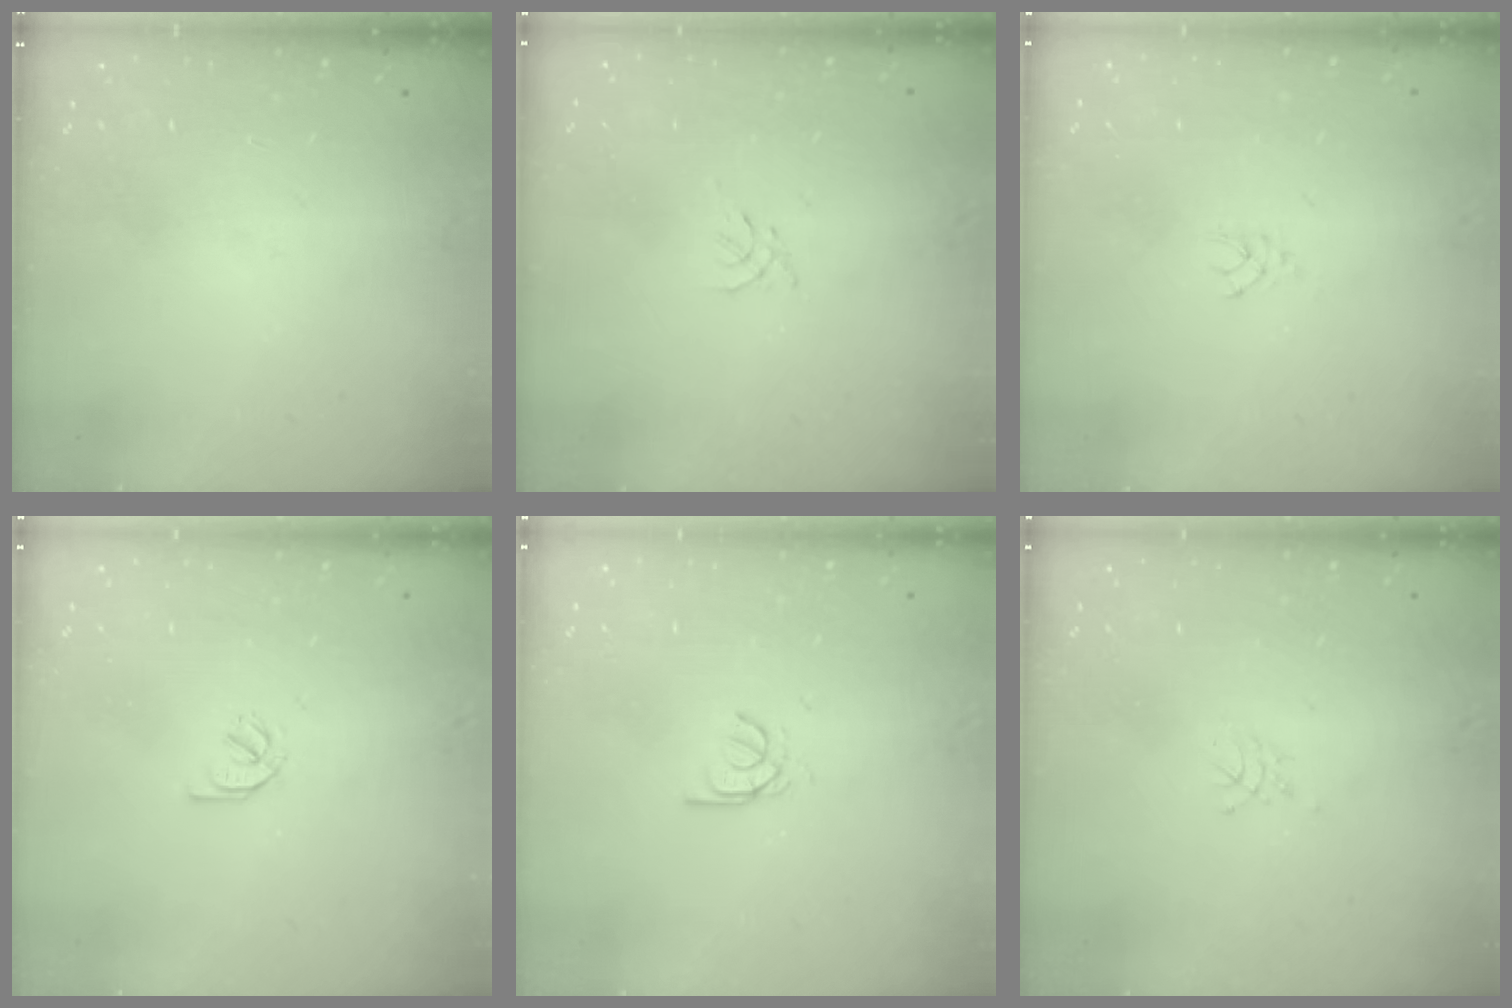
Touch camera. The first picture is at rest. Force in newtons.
{"total": 0.0}
{"total": 2.1, "press": 2.1, "slide": 0.3}
{"total": 2.1, "press": 1.9, "slide": 0.8}
{"total": 2.6, "press": 2.6, "slide": 0.3}
{"total": 5.1, "press": 5.1, "slide": 0.2}